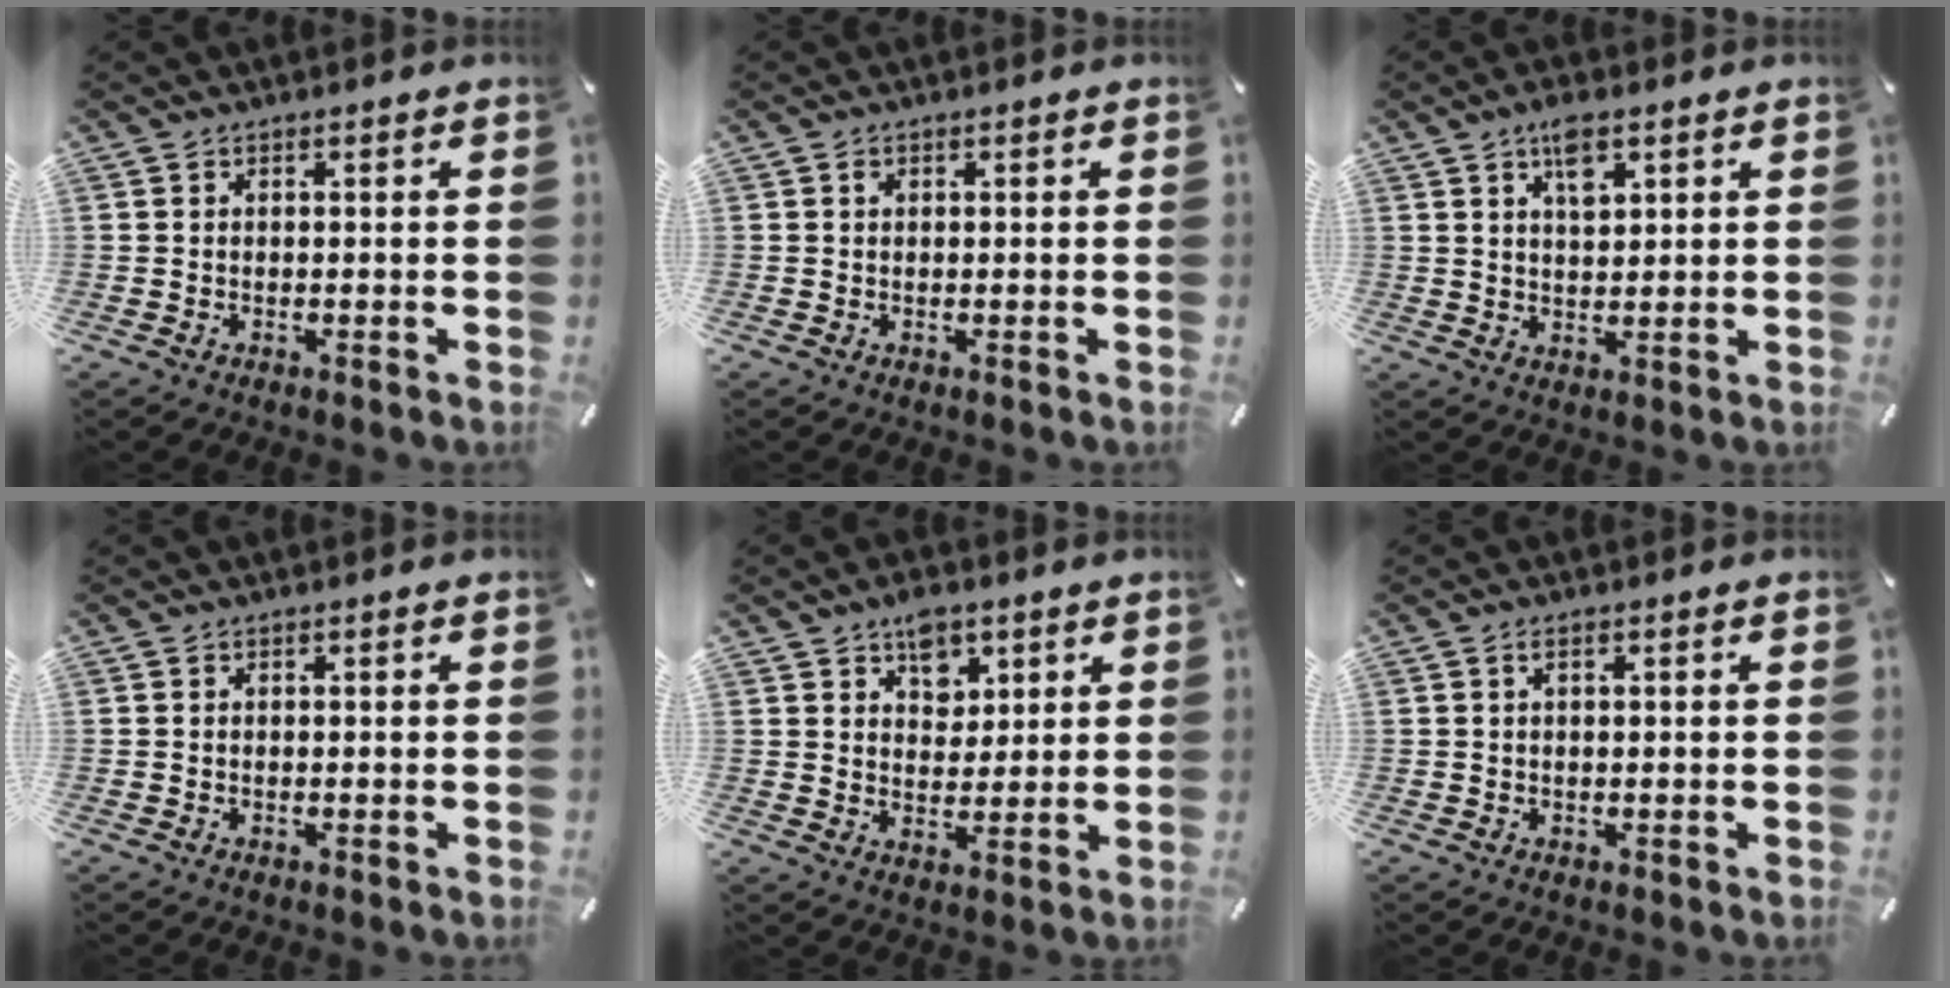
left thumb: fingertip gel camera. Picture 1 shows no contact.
{"total": 0.6, "force": [0.2, 0.5, 0.3], "torque": [0.003, -0.001, 0.002]}
{"total": 5.9, "force": [3.2, 2.6, 4.2], "torque": [-0.066, -0.006, 0.053]}
{"total": 0.0}
{"total": 6.5, "force": [3.8, 4.7, 2.5], "torque": [-0.015, -0.015, 0.063]}
{"total": 1.2, "force": [0.3, 0.4, 1.1], "torque": [-0.021, 0.003, 0.005]}